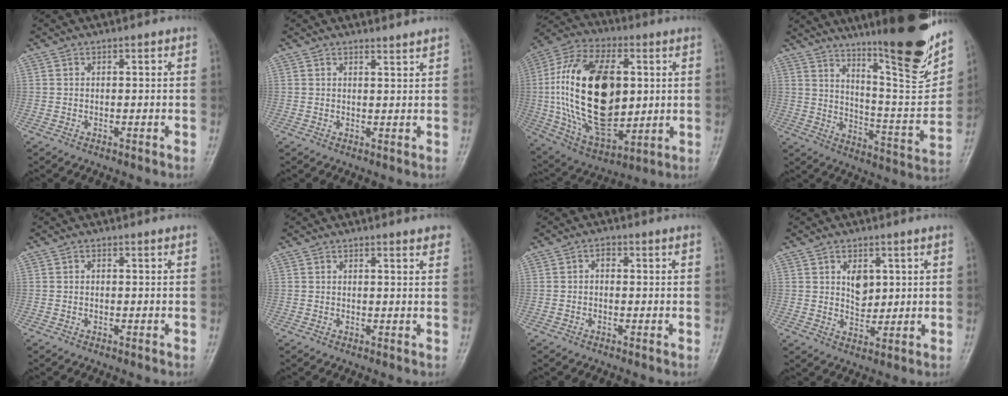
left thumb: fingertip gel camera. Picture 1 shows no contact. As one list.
[{"total": 1.6, "force": [1.5, -0.3, 0.2], "torque": [-0.002, -0.018, 0.024]}, {"total": 27.1, "force": [2.5, 15.3, 22.2], "torque": [-0.406, -0.009, 0.050]}, {"total": 22.2, "force": [15.6, 3.0, 15.6], "torque": [-0.205, -0.091, 0.244]}, {"total": 0.0}, {"total": 2.8, "force": [2.4, 0.4, 1.3], "torque": [-0.011, -0.009, 0.021]}, {"total": 1.4, "force": [0.2, 0.9, 1.0], "torque": [-0.004, 0.005, -0.002]}, {"total": 4.8, "force": [1.7, 3.0, 3.3], "torque": [-0.037, -0.015, 0.032]}]